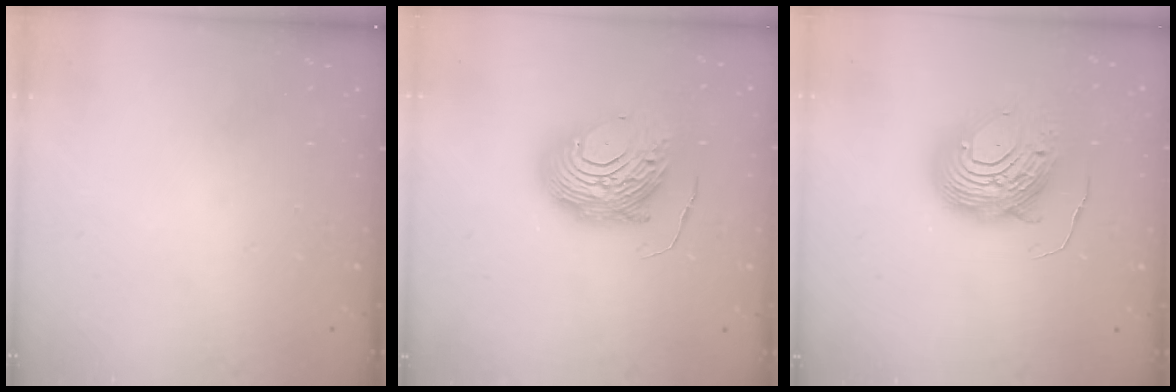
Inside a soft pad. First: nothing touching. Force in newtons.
{"total": 14.4, "press": 14.4, "slide": 1.3}
{"total": 13.2, "press": 13.1, "slide": 1.5}